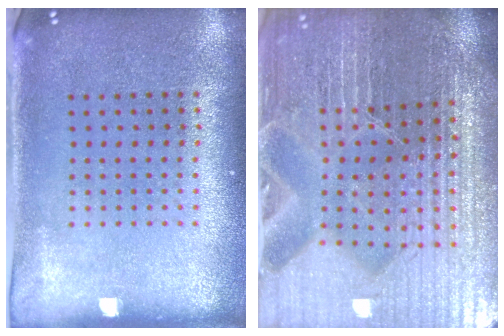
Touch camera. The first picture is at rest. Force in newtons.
{"total": 5.4, "press": 5.1, "slide": 1.8}